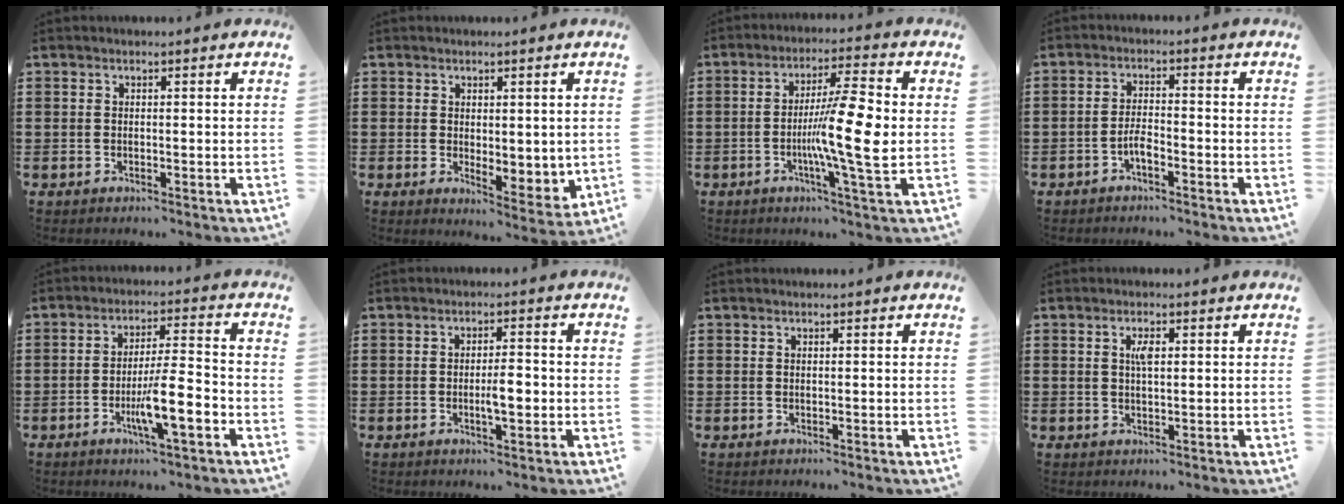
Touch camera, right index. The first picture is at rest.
{"total": 2.7, "force": [1.4, 1.8, 1.5], "torque": [-0.019, -0.005, 0.024]}
{"total": 10.7, "force": [-1.1, 0.5, 10.6], "torque": [-0.181, -0.007, -0.027]}
{"total": 2.8, "force": [-1.7, 0.7, 2.2], "torque": [-0.046, 0.003, -0.034]}
{"total": 8.7, "force": [-3.3, 1.3, 7.9], "torque": [-0.147, -0.006, -0.059]}
{"total": 3.8, "force": [-0.7, 1.1, 3.6], "torque": [-0.061, 0.003, -0.012]}
{"total": 0.0}
{"total": 2.4, "force": [0.6, 0.8, 2.2], "torque": [-0.038, 0.002, 0.006]}